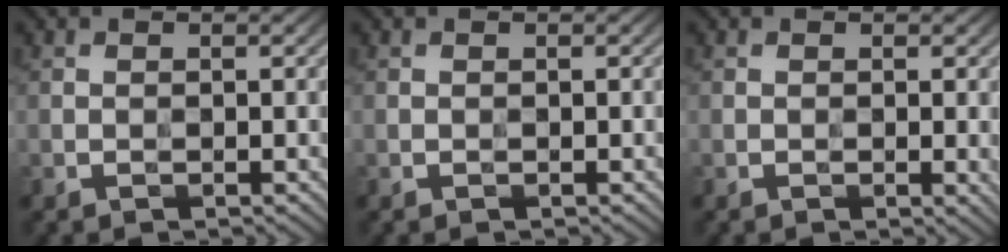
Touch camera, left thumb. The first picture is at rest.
{"total": 0.0}
{"total": 1.6, "force": [-0.1, 0.3, 1.6], "torque": [-0.024, -0.004, -0.002]}